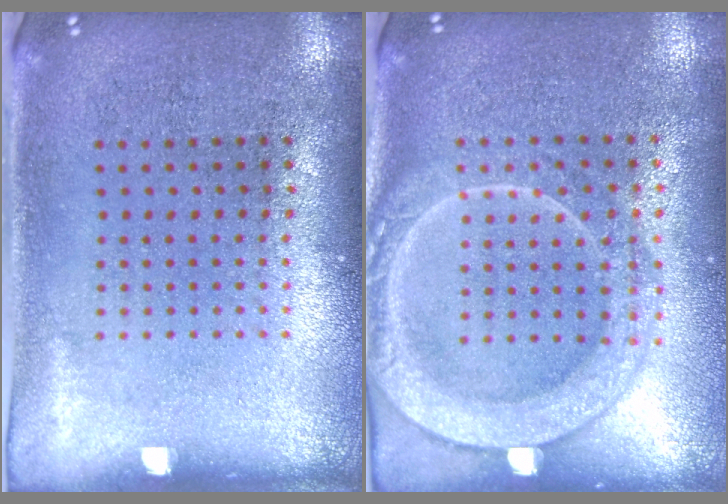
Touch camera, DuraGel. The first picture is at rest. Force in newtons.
{"total": 2.0, "press": 1.9, "slide": 0.3}